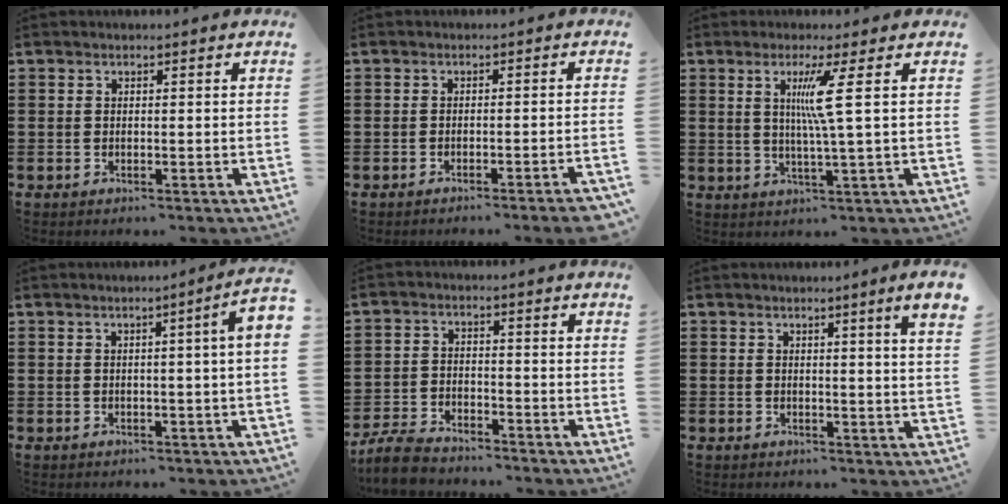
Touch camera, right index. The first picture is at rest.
{"total": 2.1, "force": [-1.7, -0.4, 1.2], "torque": [-0.019, -0.001, -0.033]}
{"total": 6.2, "force": [1.5, -1.1, 5.9], "torque": [-0.118, -0.009, 0.018]}
{"total": 2.8, "force": [0.0, -0.4, 2.8], "torque": [-0.046, -0.005, -0.004]}
{"total": 5.2, "force": [-4.9, 1.0, 1.4], "torque": [-0.045, 0.001, -0.103]}
{"total": 3.0, "force": [1.8, -0.9, 2.2], "torque": [-0.042, -0.006, 0.030]}